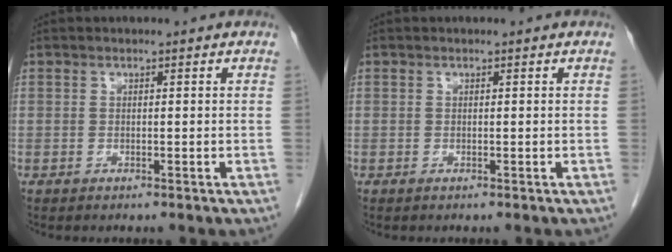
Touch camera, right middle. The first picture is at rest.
{"total": 0.0}